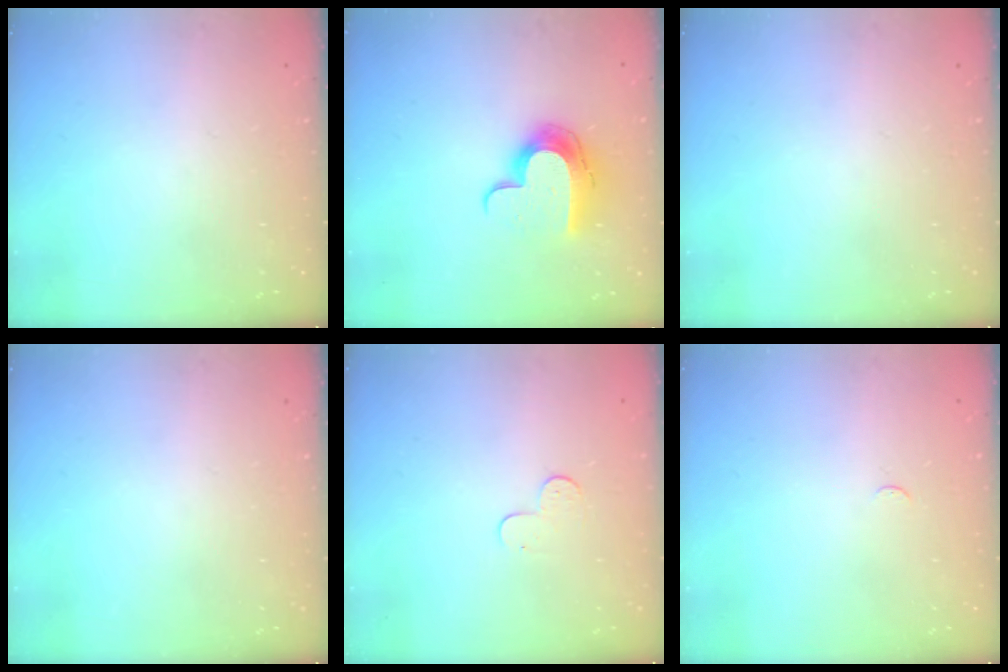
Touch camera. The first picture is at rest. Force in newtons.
{"total": 12.0, "press": 12.0, "slide": 1.0}
{"total": 0.0}
{"total": 0.0}
{"total": 3.8, "press": 3.7, "slide": 0.4}
{"total": 2.9, "press": 2.8, "slide": 0.4}